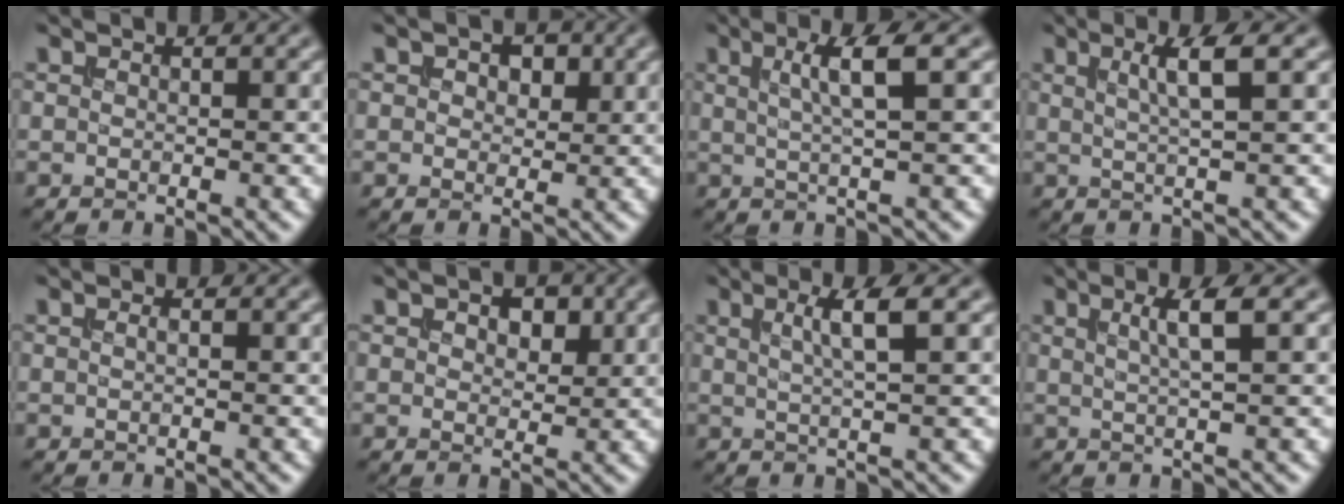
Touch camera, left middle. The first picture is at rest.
{"total": 2.5, "force": [1.1, 1.6, 1.6], "torque": [-0.024, 0.001, 0.012]}
{"total": 4.1, "force": [1.1, 0.8, 3.9], "torque": [-0.060, 0.003, 0.017]}
{"total": 3.4, "force": [1.0, 0.6, 3.2], "torque": [-0.046, 0.001, 0.016]}
{"total": 0.5, "force": [0.0, 0.2, 0.5], "torque": [-0.010, 0.000, -0.007]}
{"total": 3.1, "force": [1.4, 1.9, 2.0], "torque": [-0.027, 0.000, 0.018]}
{"total": 3.5, "force": [1.0, 0.7, 3.2], "torque": [-0.046, 0.002, 0.015]}
{"total": 3.1, "force": [0.9, 0.6, 2.9], "torque": [-0.040, 0.003, 0.012]}